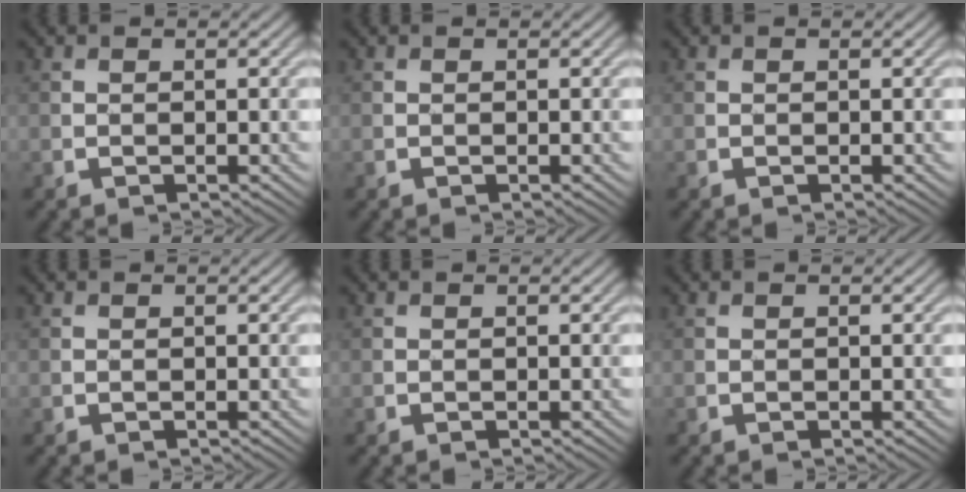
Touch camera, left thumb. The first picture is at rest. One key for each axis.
{"total": 0.0}
{"total": 0.0}
{"total": 0.0}
{"total": 0.0}
{"total": 0.0}